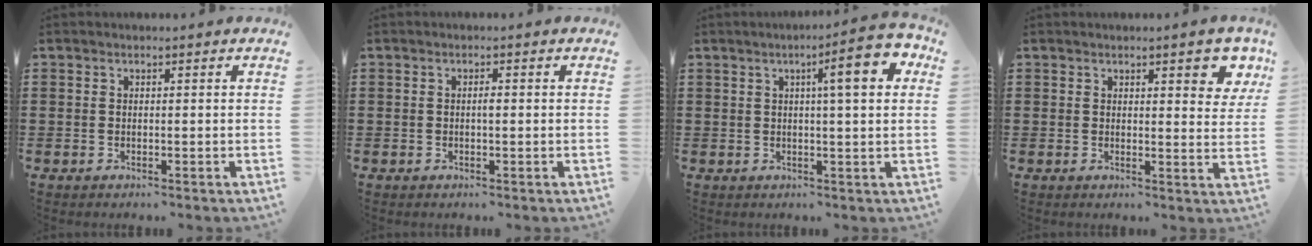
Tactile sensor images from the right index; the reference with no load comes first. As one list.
[{"total": 1.0, "force": [-0.1, 0.2, 1.0], "torque": [-0.019, -0.003, -0.001]}, {"total": 8.4, "force": [2.9, 1.2, 7.8], "torque": [-0.116, -0.009, 0.036]}, {"total": 4.2, "force": [2.3, 1.3, 3.3], "torque": [-0.045, -0.003, 0.035]}]